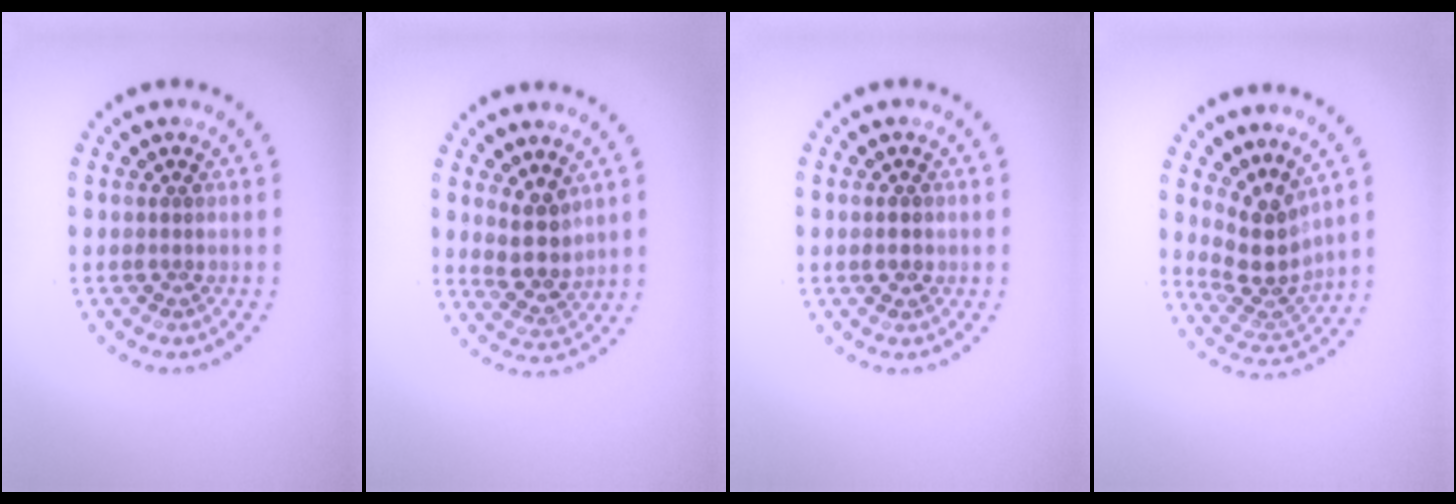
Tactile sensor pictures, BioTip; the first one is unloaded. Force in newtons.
{"total": 2.8, "press": 2.3, "slide": 1.6}
{"total": 1.7, "press": 1.7, "slide": 0.1}
{"total": 3.6, "press": 2.6, "slide": 2.4}